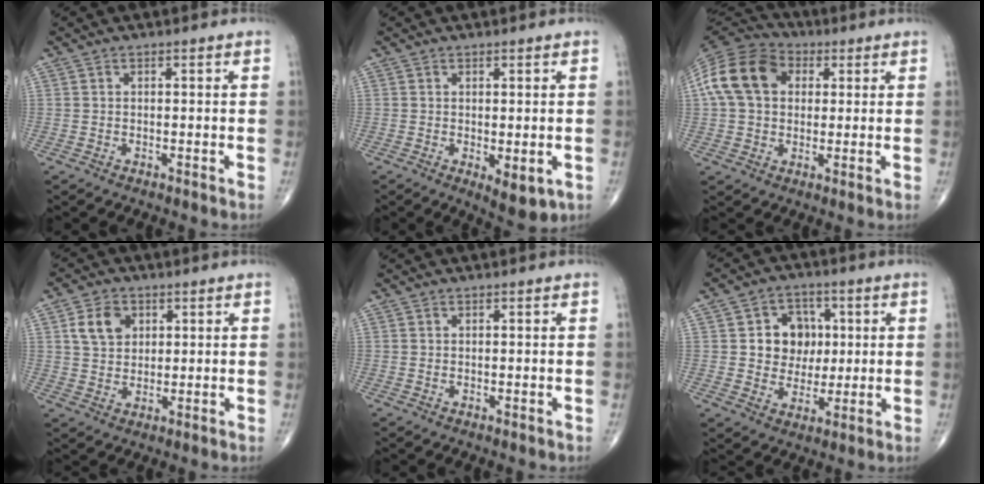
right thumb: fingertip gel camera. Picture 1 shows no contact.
{"total": 5.0, "force": [-1.2, 2.1, 4.4], "torque": [-0.055, -0.014, -0.007]}
{"total": 15.1, "force": [3.2, 11.3, 9.6], "torque": [-0.177, 0.025, 0.048]}
{"total": 6.7, "force": [2.4, 5.1, 3.6], "torque": [-0.046, -0.006, 0.043]}
{"total": 0.0}
{"total": 9.6, "force": [1.6, 8.3, 4.5], "torque": [-0.017, 0.002, 0.028]}